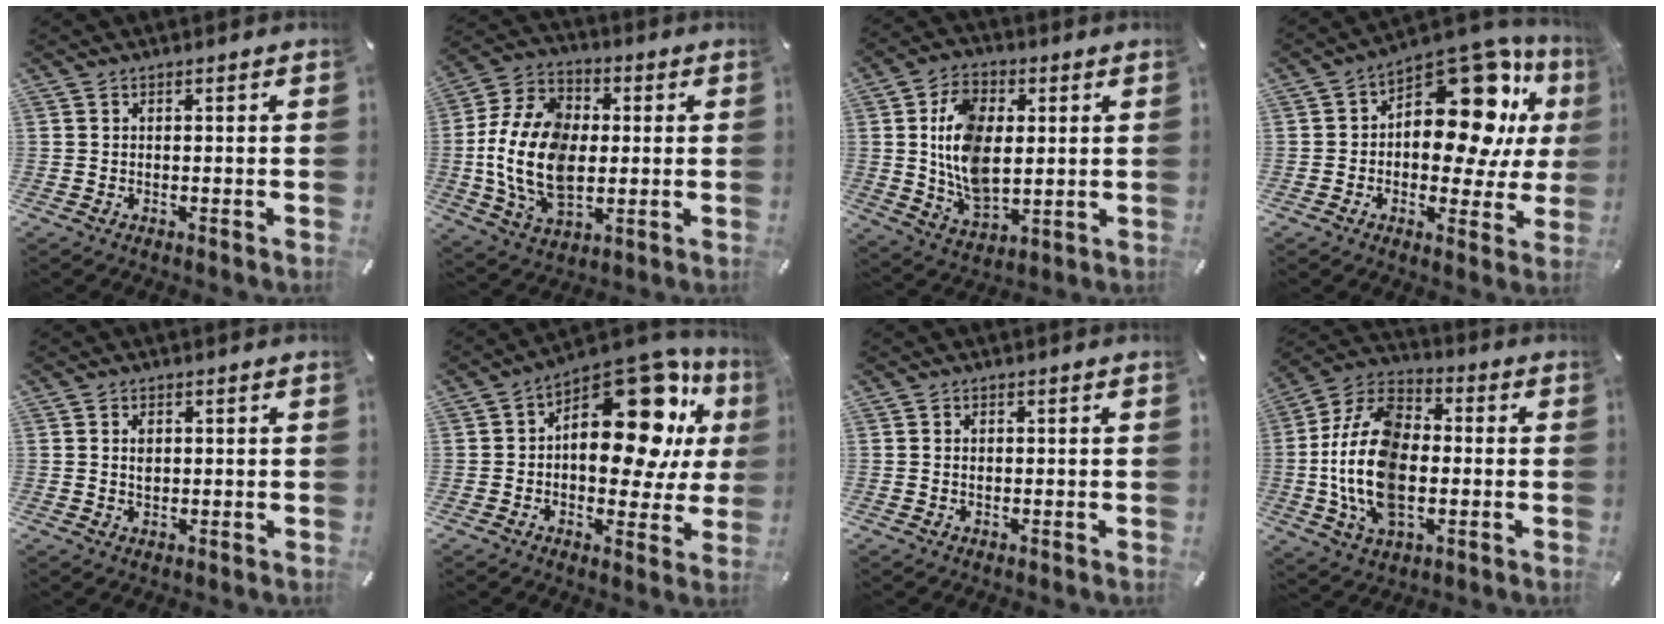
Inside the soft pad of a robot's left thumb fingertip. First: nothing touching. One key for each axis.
{"total": 17.9, "fx": -1.0, "fy": 12.6, "fz": 12.7, "tx": -0.303, "ty": 0.006, "tz": -0.021}
{"total": 14.6, "fx": 1.7, "fy": 9.8, "fz": 10.7, "tx": -0.217, "ty": 0.003, "tz": 0.028}
{"total": 19.6, "fx": 6.3, "fy": 11.1, "fz": 14.9, "tx": -0.187, "ty": -0.051, "tz": 0.104}
{"total": 2.5, "fx": 0.3, "fy": 1.5, "fz": 2.0, "tx": -0.035, "ty": 0.002, "tz": 0.003}
{"total": 22.6, "fx": 7.2, "fy": 12.6, "fz": 17.3, "tx": -0.212, "ty": -0.057, "tz": 0.122}
{"total": 1.2, "fx": 0.0, "fy": 0.8, "fz": 0.8, "tx": -0.018, "ty": 0.004, "tz": -0.001}
{"total": 19.9, "fx": -2.2, "fy": 12.8, "fz": 15.1, "tx": -0.345, "ty": 0.004, "tz": -0.044}